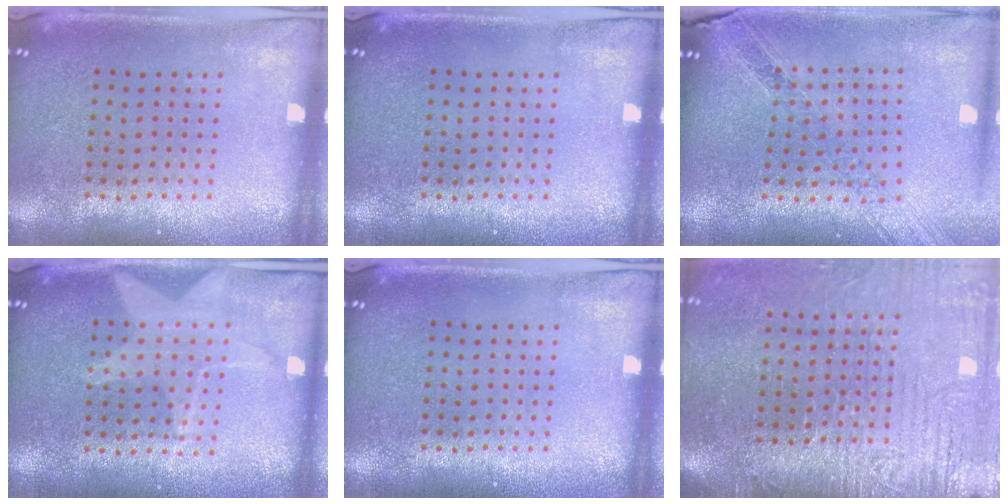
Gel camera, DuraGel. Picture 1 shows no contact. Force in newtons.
{"total": 0.0}
{"total": 1.2, "press": 1.2, "slide": 0.1}
{"total": 1.1, "press": 1.1, "slide": 0.1}
{"total": 0.0}
{"total": 4.1, "press": 3.6, "slide": 2.0}